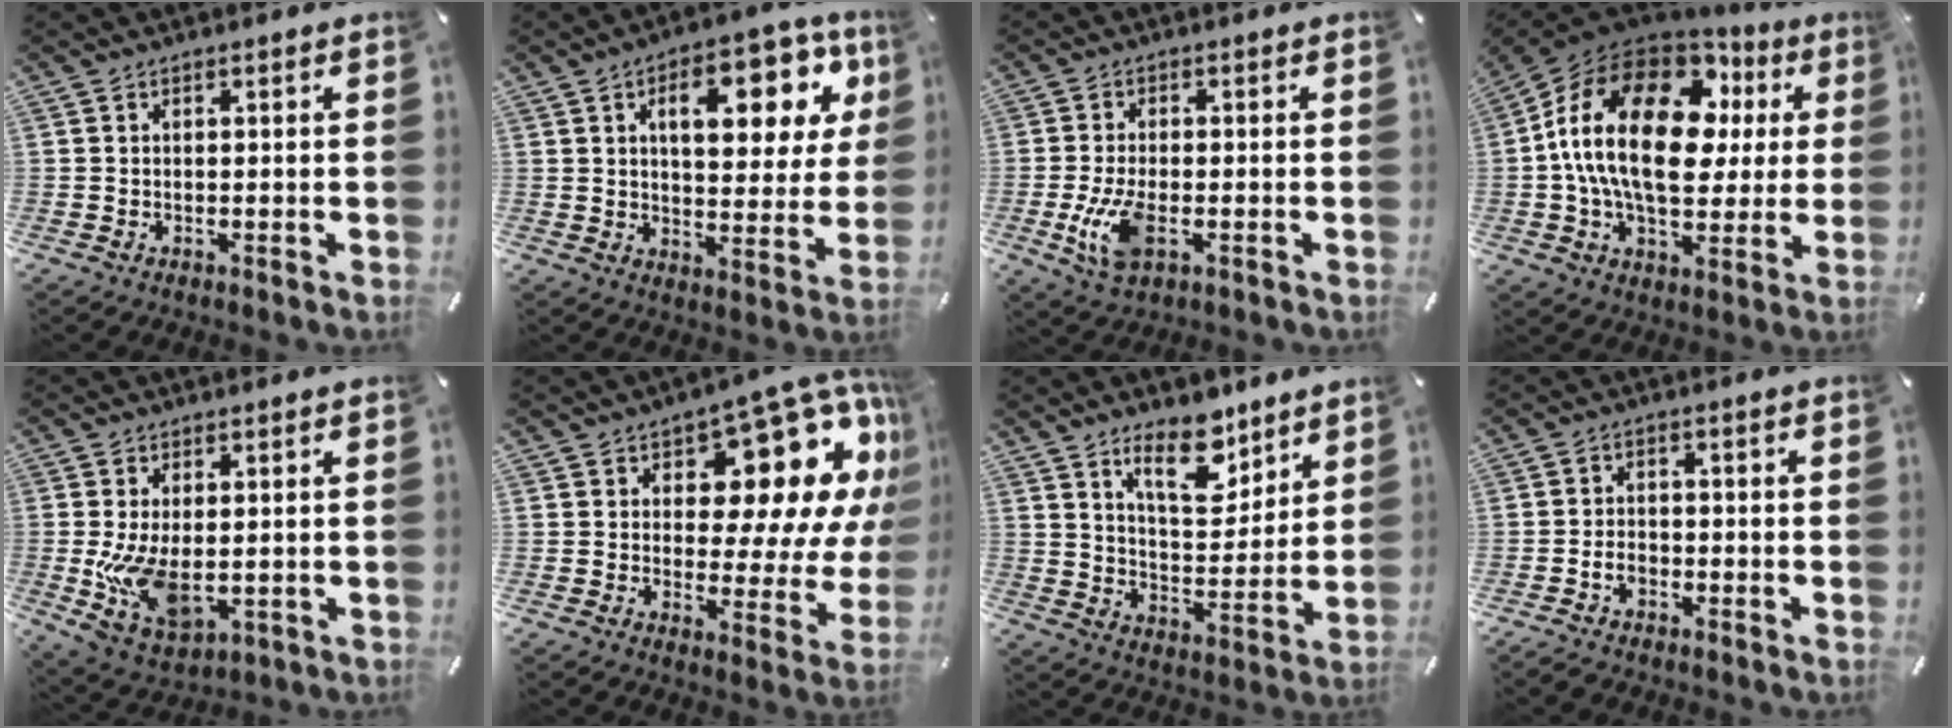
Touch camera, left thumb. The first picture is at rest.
{"total": 17.4, "force": [7.1, 8.9, 13.2], "torque": [-0.180, -0.017, 0.110]}
{"total": 8.3, "force": [-2.2, 3.9, 7.0], "torque": [-0.156, -0.010, -0.036]}
{"total": 24.7, "force": [4.1, 15.6, 18.7], "torque": [-0.357, 0.001, 0.070]}
{"total": 11.3, "force": [-0.7, 6.3, 9.3], "torque": [-0.191, -0.021, -0.006]}
{"total": 16.8, "force": [8.2, 9.3, 11.4], "torque": [-0.142, -0.075, 0.132]}
{"total": 13.4, "force": [9.4, 6.2, 7.4], "torque": [-0.107, -0.055, 0.165]}
{"total": 3.7, "force": [-1.9, 2.4, 2.1], "torque": [-0.043, 0.008, -0.037]}